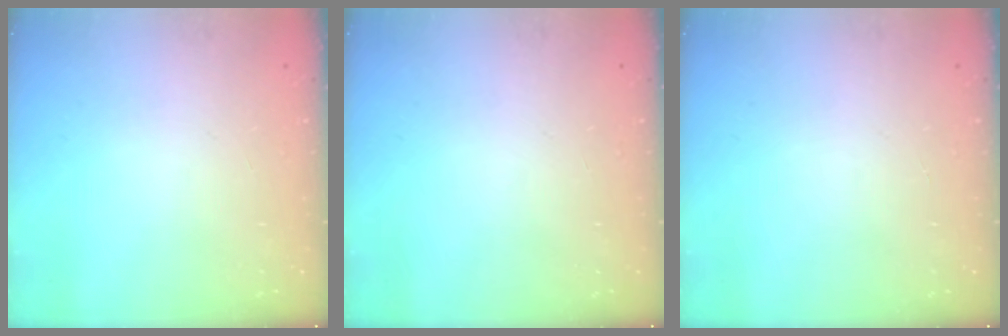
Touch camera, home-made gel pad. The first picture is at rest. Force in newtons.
{"total": 0.0}
{"total": 0.0}